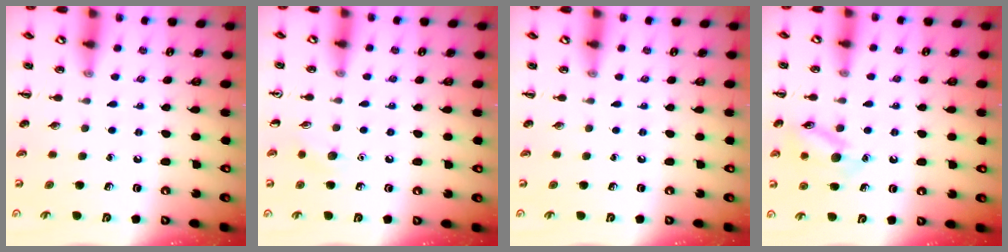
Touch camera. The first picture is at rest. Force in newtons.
{"total": 5.8, "press": 5.5, "slide": 1.7}
{"total": 0.0}
{"total": 11.6, "press": 11.6, "slide": 0.7}